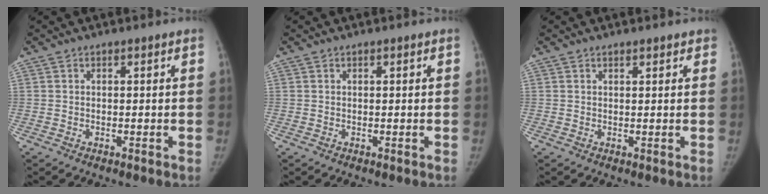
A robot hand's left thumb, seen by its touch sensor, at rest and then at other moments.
{"total": 0.0}
{"total": 1.2, "force": [1.0, 0.5, 0.5], "torque": [0.002, -0.004, 0.009]}